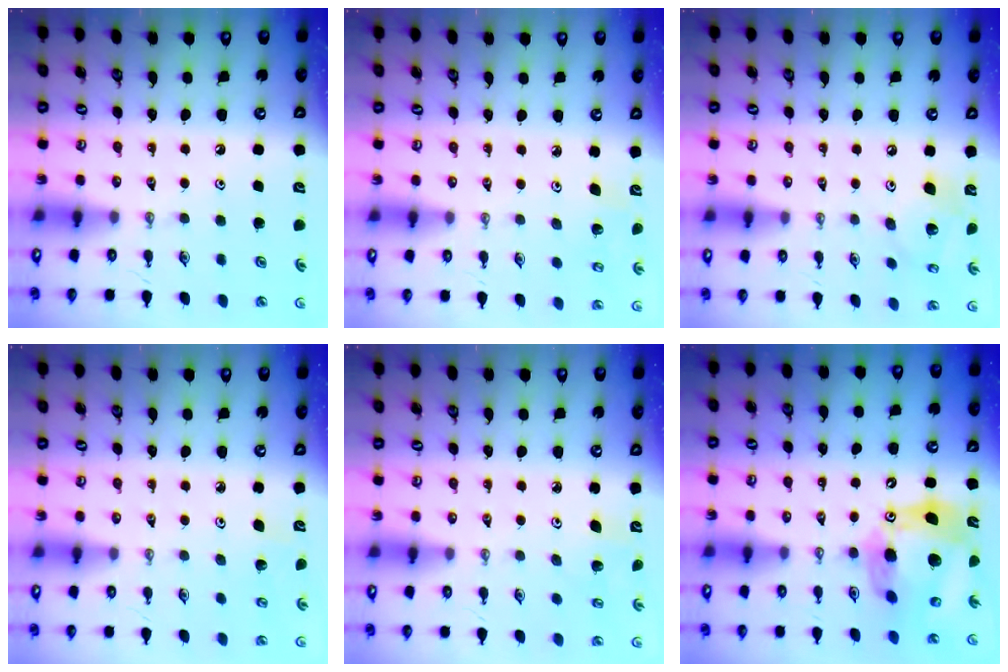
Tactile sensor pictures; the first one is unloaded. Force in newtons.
{"total": 4.2, "press": 4.1, "slide": 0.9}
{"total": 12.0, "press": 11.8, "slide": 2.3}
{"total": 3.7, "press": 3.7, "slide": 0.4}
{"total": 3.5, "press": 3.5, "slide": 0.3}
{"total": 19.2, "press": 19.0, "slide": 2.2}